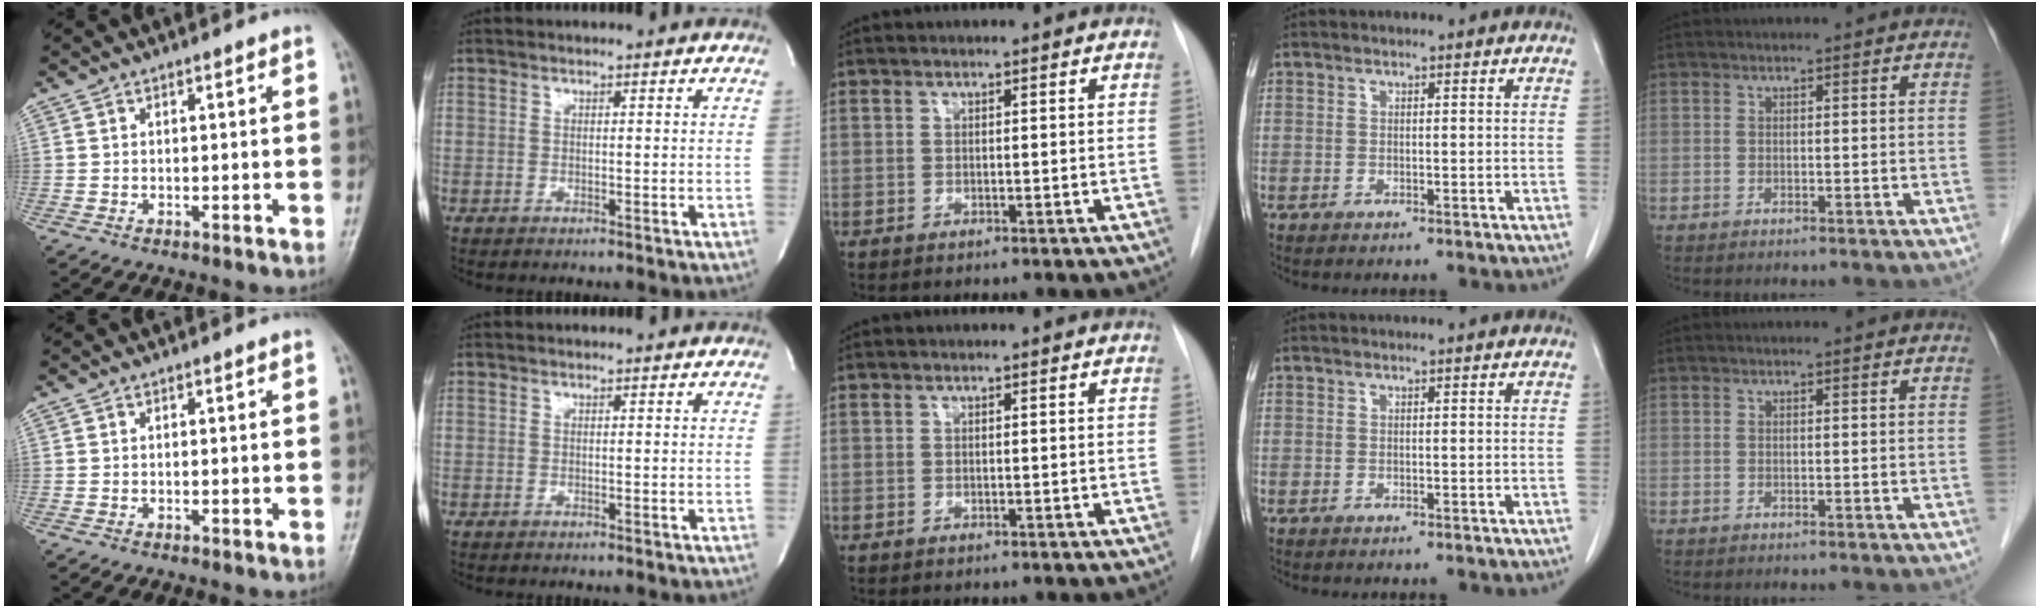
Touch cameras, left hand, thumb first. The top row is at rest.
{}